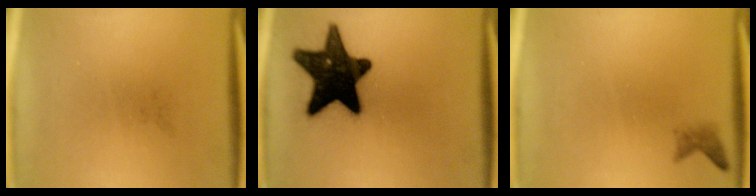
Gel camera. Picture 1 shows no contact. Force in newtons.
{"total": 17.2}
{"total": 1.3}